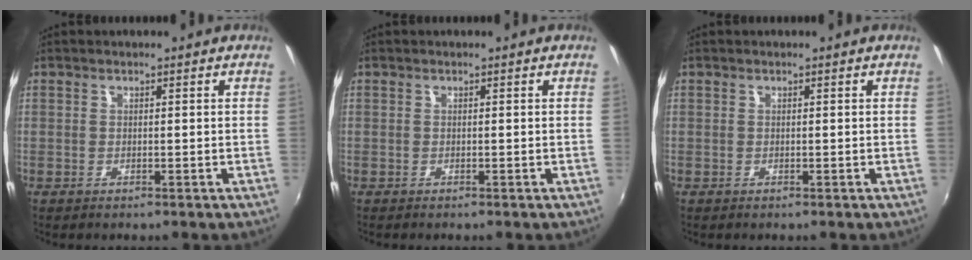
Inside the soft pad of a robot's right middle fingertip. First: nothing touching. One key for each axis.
{"total": 0.0}
{"total": 0.0}